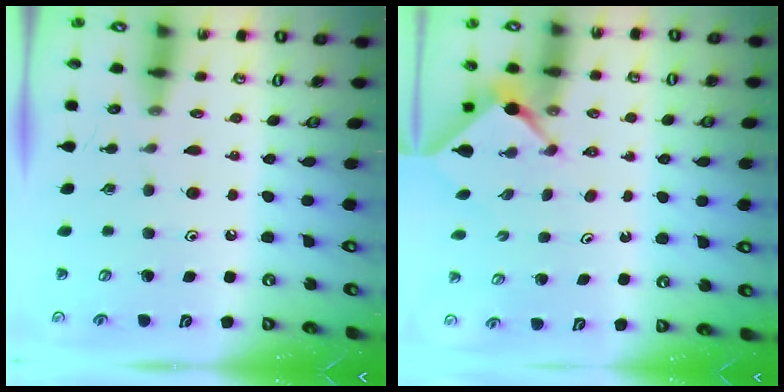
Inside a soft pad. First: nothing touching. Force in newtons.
{"total": 2.5, "press": 2.5, "slide": 0.3}